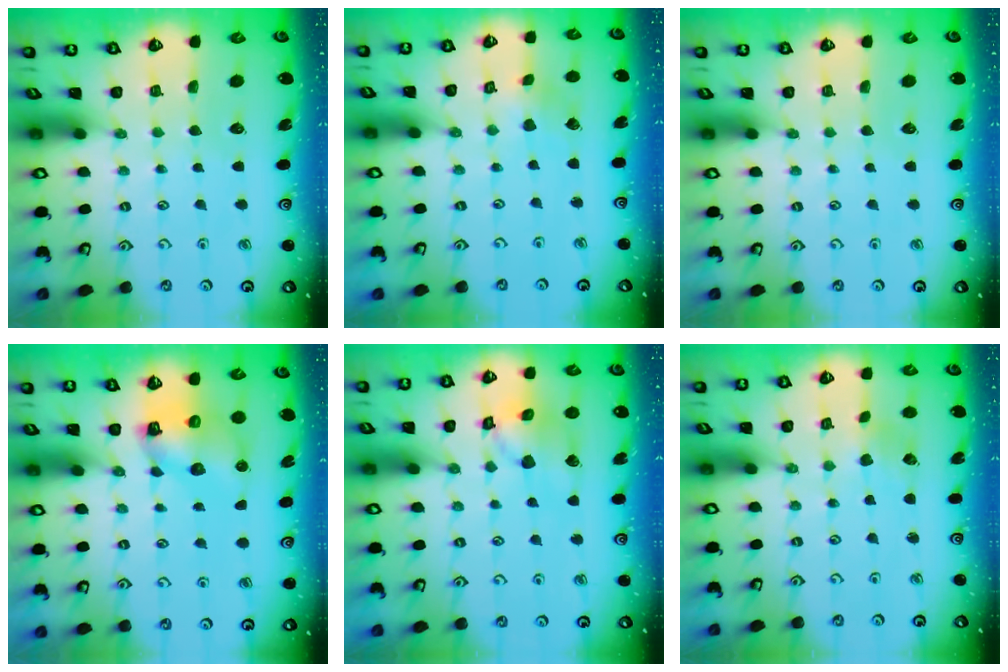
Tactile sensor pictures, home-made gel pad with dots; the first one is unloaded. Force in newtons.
{"total": 2.2, "press": 2.2, "slide": 0.2}
{"total": 0.0}
{"total": 7.8, "press": 7.7, "slide": 1.0}
{"total": 13.5, "press": 13.3, "slide": 1.9}
{"total": 2.7, "press": 2.7, "slide": 0.3}